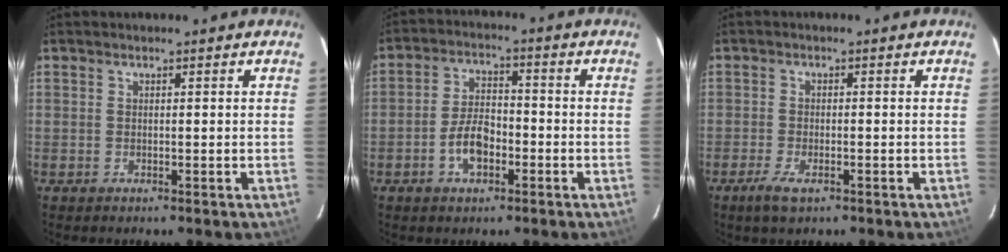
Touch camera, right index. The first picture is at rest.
{"total": 6.6, "force": [-2.8, 3.5, 4.9], "torque": [-0.098, 0.013, -0.046]}
{"total": 4.0, "force": [-2.5, 1.4, 2.8], "torque": [-0.069, -0.008, -0.047]}